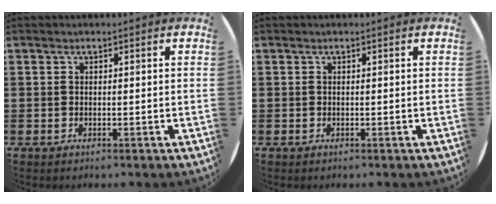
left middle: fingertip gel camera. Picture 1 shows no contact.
{"total": 0.0}